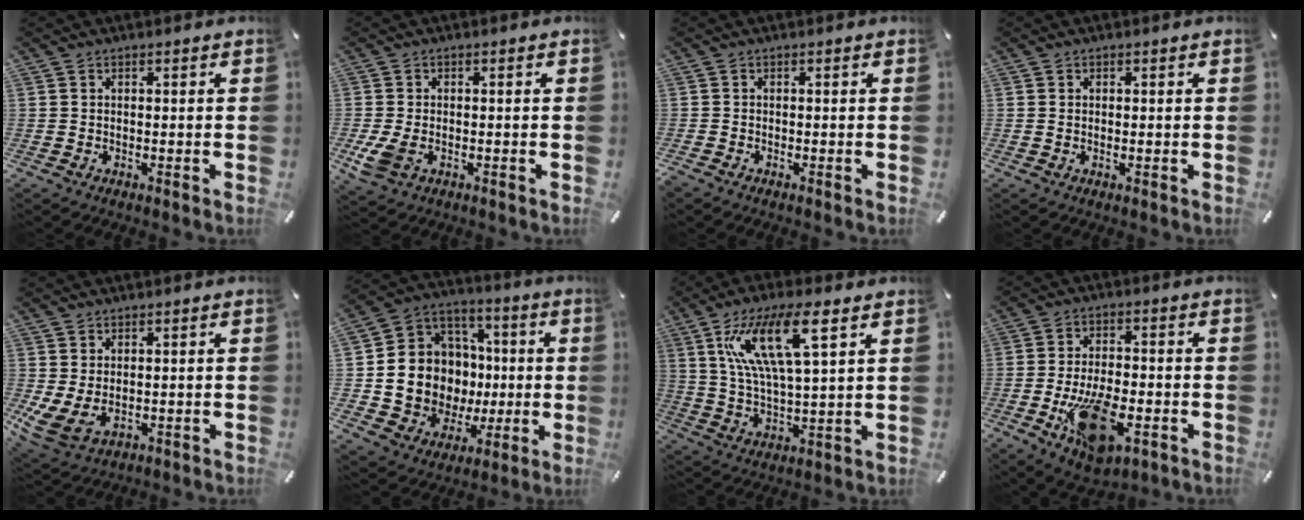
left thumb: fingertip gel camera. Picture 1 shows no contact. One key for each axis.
{"total": 4.8, "fx": -1.5, "fy": 3.1, "fz": 3.3, "tx": -0.094, "ty": -0.008, "tz": -0.033}
{"total": 0.7, "fx": -0.7, "fy": 0.2, "fz": 0.2, "tx": -0.005, "ty": -0.002, "tz": -0.012}
{"total": 0.5, "fx": 0.1, "fy": 0.3, "fz": 0.4, "tx": -0.008, "ty": 0.000, "tz": 0.002}
{"total": 5.7, "fx": 0.5, "fy": 3.6, "fz": 4.4, "tx": -0.103, "ty": -0.009, "tz": 0.014}
{"total": 14.2, "fx": -1.4, "fy": 13.6, "fz": 3.6, "tx": -0.073, "ty": -0.016, "tz": 0.003}
{"total": 15.5, "fx": 7.5, "fy": 4.1, "fz": 13.0, "tx": -0.276, "ty": -0.007, "tz": 0.120}
{"total": 14.2, "fx": -5.2, "fy": 7.0, "fz": 11.2, "tx": -0.215, "ty": 0.003, "tz": -0.082}